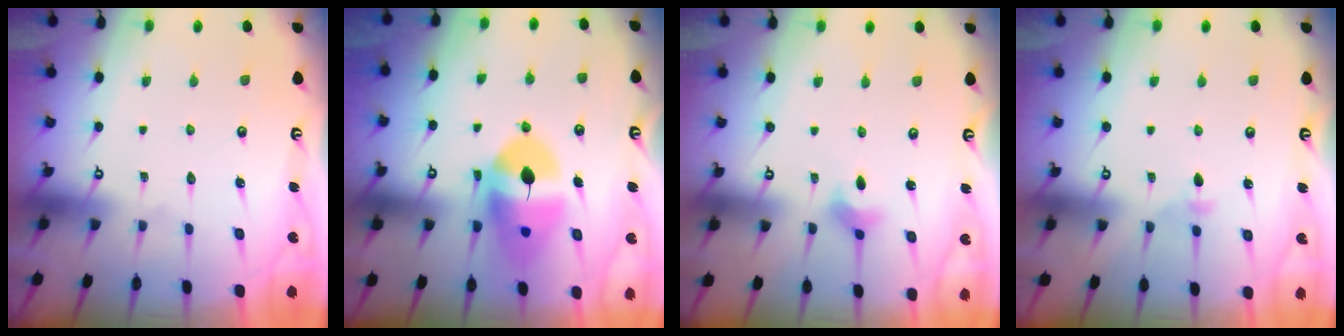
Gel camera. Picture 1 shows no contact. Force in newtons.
{"total": 15.6, "press": 15.4, "slide": 2.6}
{"total": 3.0, "press": 3.0, "slide": 0.6}
{"total": 2.8, "press": 2.7, "slide": 0.8}